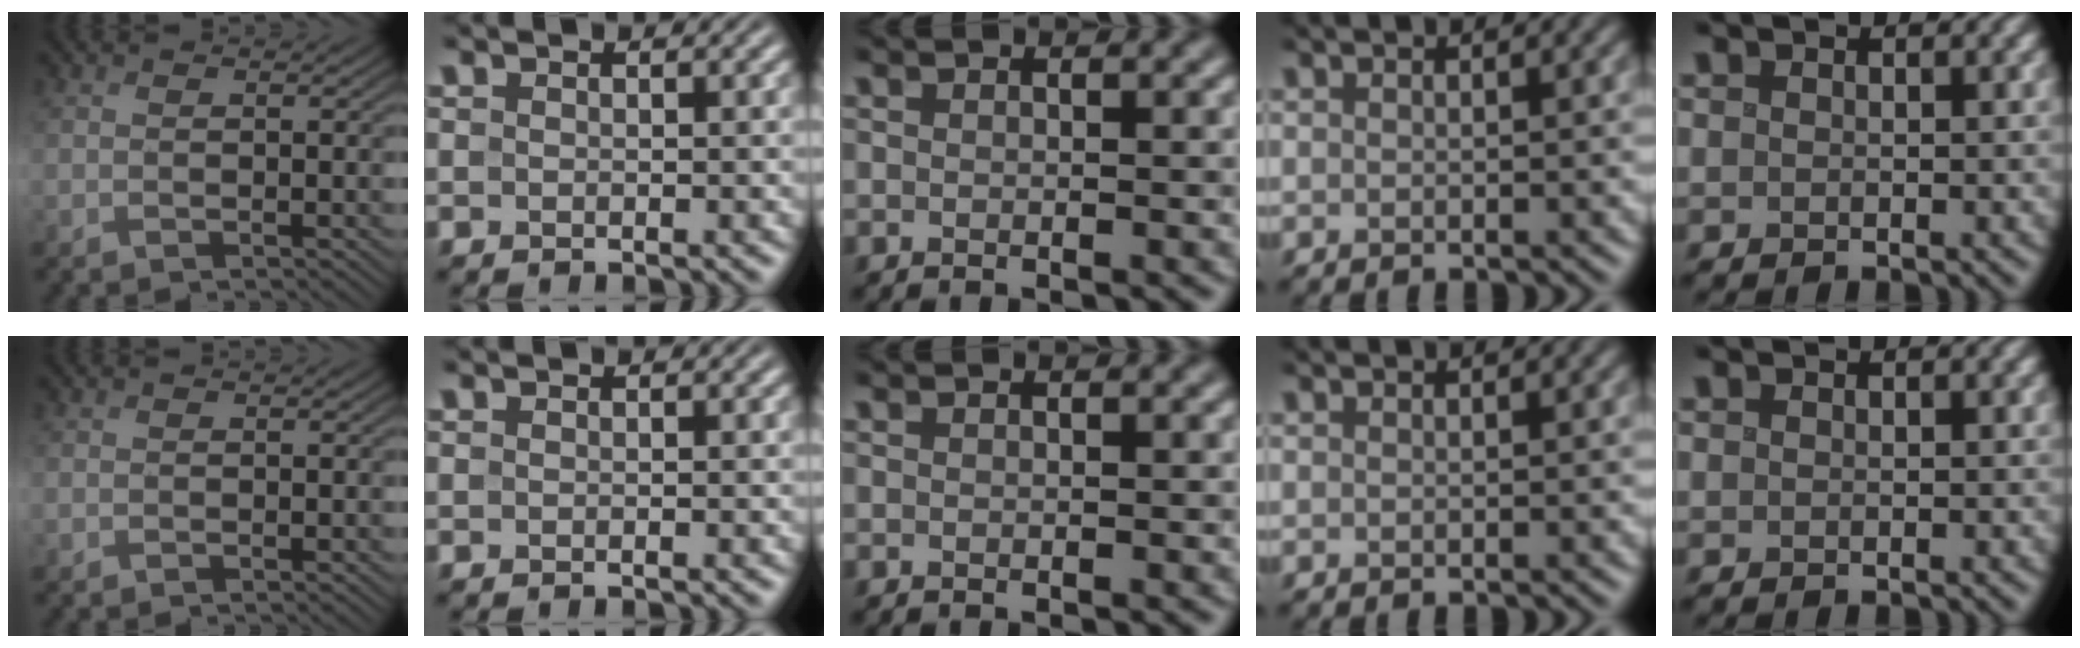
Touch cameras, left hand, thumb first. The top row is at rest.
{}